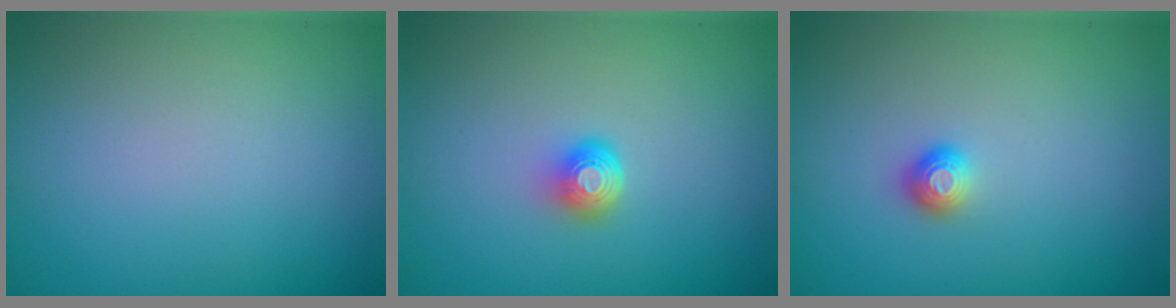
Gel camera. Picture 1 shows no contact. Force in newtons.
{"total": 2.1, "press": 1.4, "slide": 1.6}
{"total": 1.1, "press": 1.0, "slide": 0.2}